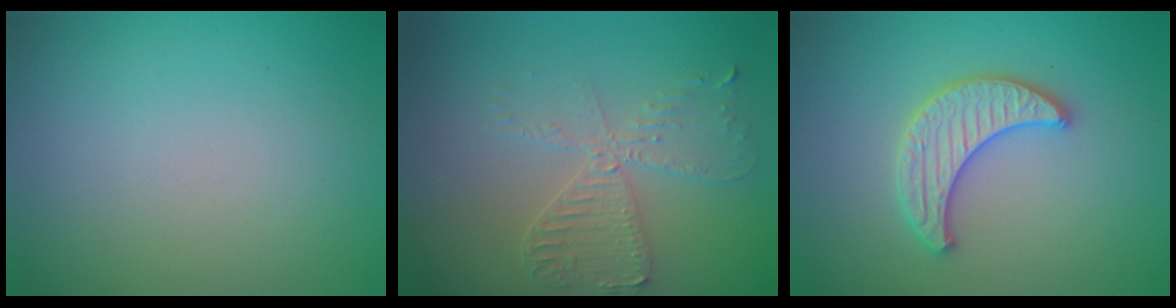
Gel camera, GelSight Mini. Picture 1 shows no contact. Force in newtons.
{"total": 3.7, "press": 3.2, "slide": 1.9}
{"total": 3.4, "press": 3.3, "slide": 0.4}